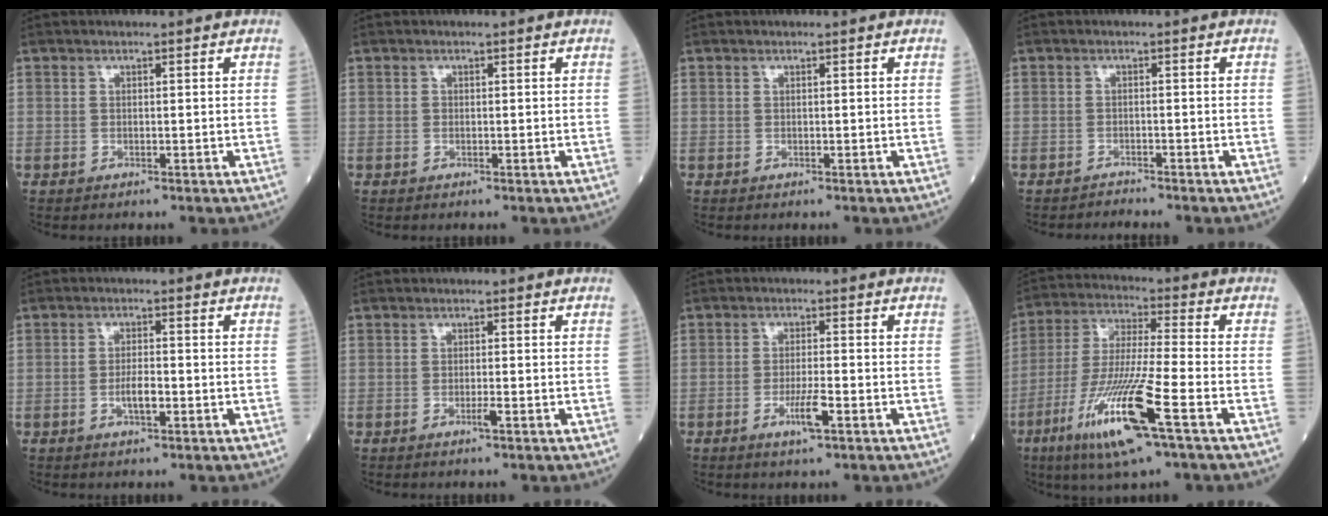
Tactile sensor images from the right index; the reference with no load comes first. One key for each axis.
{"total": 0.0}
{"total": 0.0}
{"total": 1.4, "fx": -1.2, "fy": -0.4, "fz": -0.5, "tx": 0.004, "ty": -0.010, "tz": -0.020}
{"total": 3.0, "fx": -1.0, "fy": 0.8, "fz": 2.7, "tx": -0.049, "ty": 0.002, "tz": -0.017}
{"total": 1.3, "fx": -0.7, "fy": -0.1, "fz": 1.1, "tx": -0.024, "ty": -0.002, "tz": -0.014}
{"total": 4.1, "fx": -1.9, "fy": 0.2, "fz": 3.7, "tx": -0.072, "ty": -0.006, "tz": -0.036}
{"total": 15.7, "fx": -7.3, "fy": 0.2, "fz": 13.9, "tx": -0.291, "ty": -0.029, "tz": -0.135}